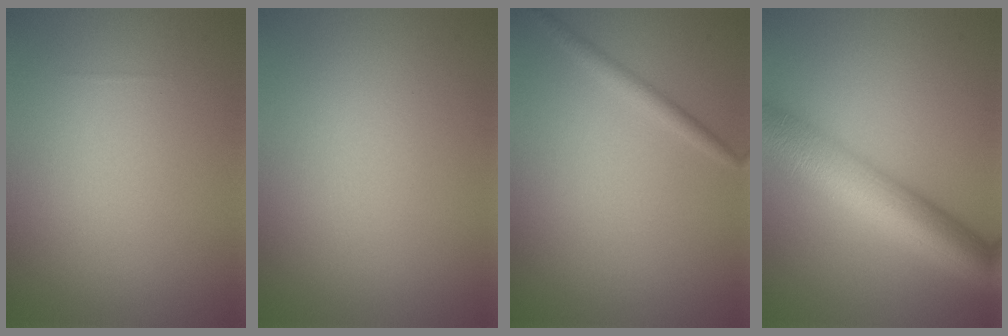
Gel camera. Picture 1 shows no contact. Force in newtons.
{"total": 0.0}
{"total": 1.4, "press": 1.4, "slide": 0.1}
{"total": 9.1, "press": 9.1, "slide": 0.1}